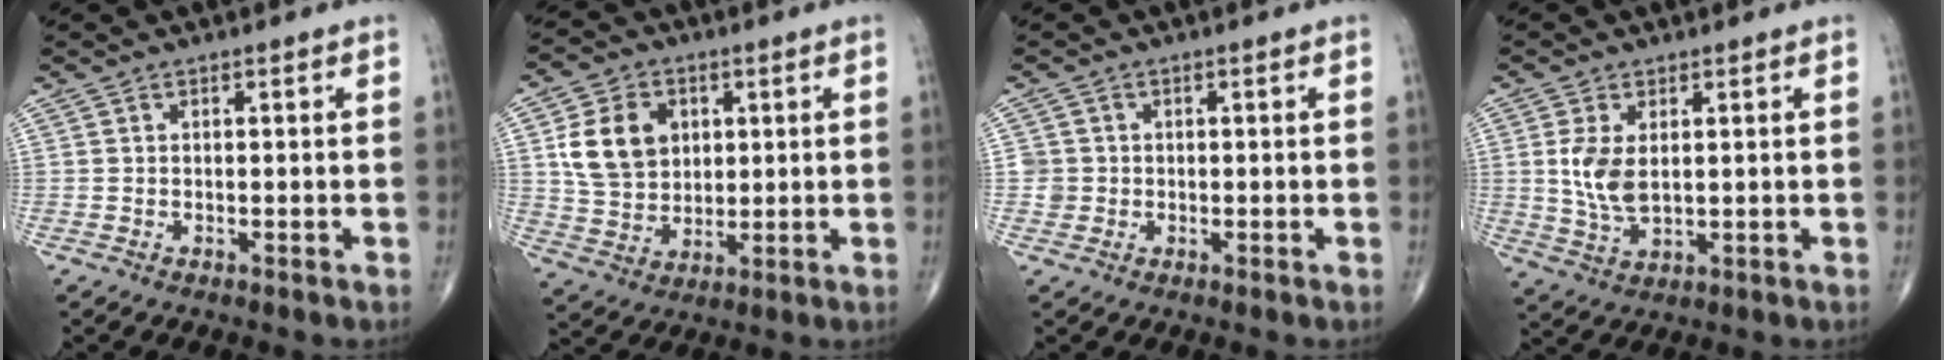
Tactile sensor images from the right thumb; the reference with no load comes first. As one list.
[{"total": 11.9, "force": [2.9, 9.3, 6.7], "torque": [-0.096, -0.006, 0.059]}, {"total": 2.3, "force": [-0.1, 2.3, 0.1], "torque": [0.016, 0.007, -0.002]}, {"total": 6.7, "force": [1.0, 3.6, 5.5], "torque": [-0.113, -0.010, 0.026]}]